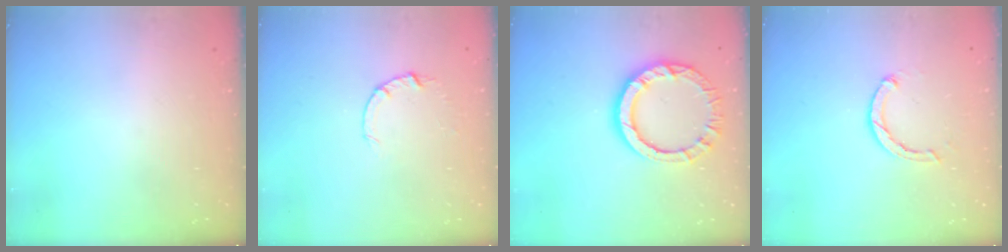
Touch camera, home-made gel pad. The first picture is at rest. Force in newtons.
{"total": 2.6, "press": 2.6, "slide": 0.4}
{"total": 11.5, "press": 11.5, "slide": 0.8}
{"total": 2.4, "press": 2.3, "slide": 0.4}